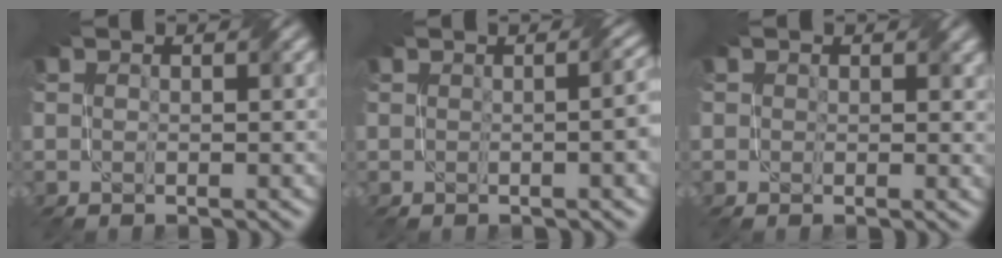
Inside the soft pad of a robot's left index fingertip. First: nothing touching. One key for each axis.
{"total": 4.8, "fx": 0.2, "fy": 2.0, "fz": 4.4, "tx": -0.021, "ty": 0.015, "tz": 0.005}
{"total": 1.5, "fx": 0.8, "fy": 1.0, "fz": 0.7, "tx": -0.006, "ty": -0.002, "tz": 0.011}